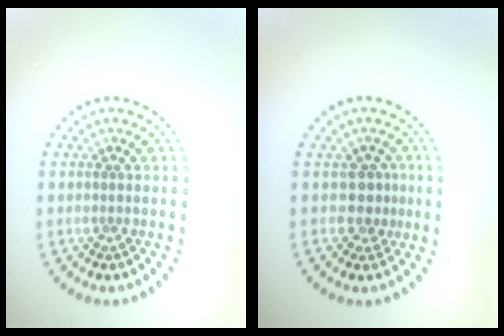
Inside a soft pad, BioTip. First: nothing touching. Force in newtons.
{"total": 2.0, "press": 1.4, "slide": 1.4}